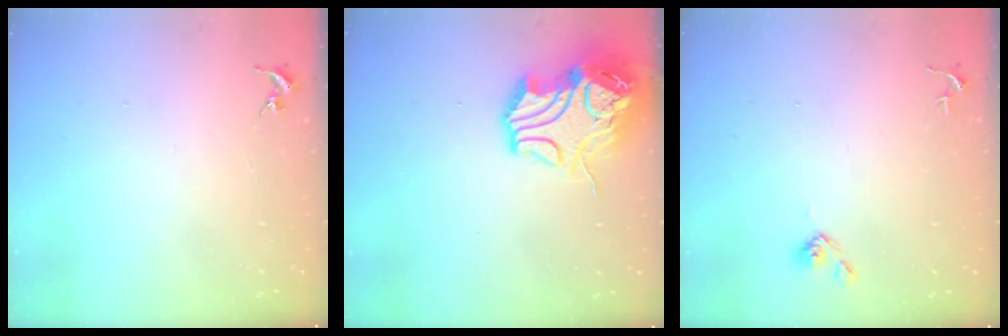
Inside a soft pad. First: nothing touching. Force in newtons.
{"total": 17.6, "press": 17.4, "slide": 2.5}
{"total": 4.8, "press": 4.8, "slide": 0.6}